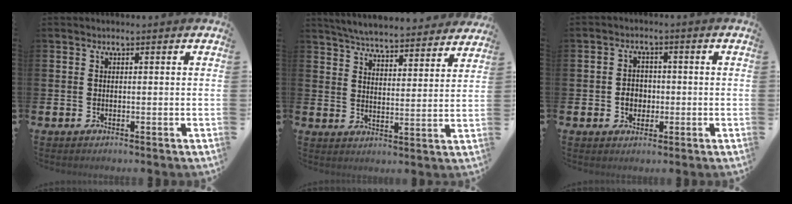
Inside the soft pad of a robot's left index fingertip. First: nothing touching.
{"total": 5.9, "force": [5.9, 0.5, 0.9], "torque": [-0.032, -0.046, 0.101]}
{"total": 3.1, "force": [-0.6, 2.6, 1.6], "torque": [-0.015, -0.001, -0.019]}